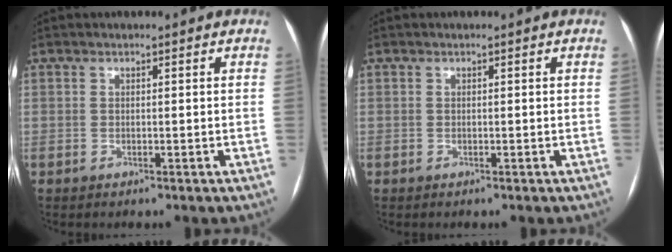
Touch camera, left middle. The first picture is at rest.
{"total": 0.0}